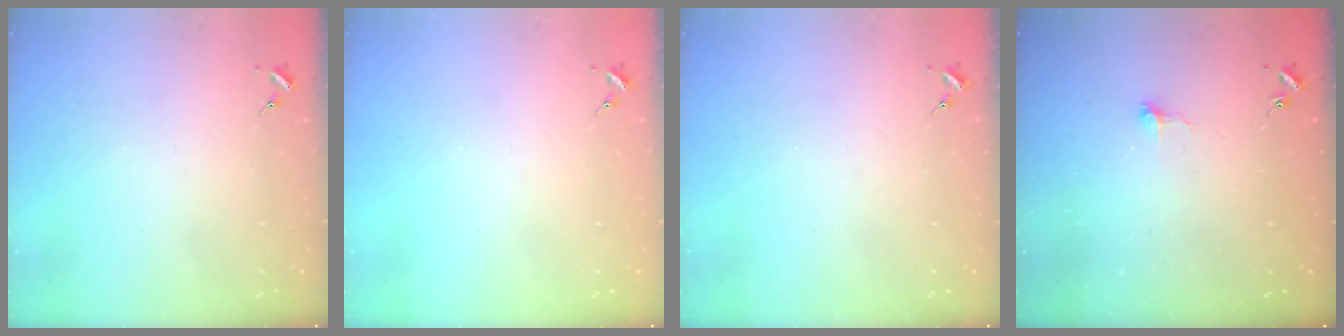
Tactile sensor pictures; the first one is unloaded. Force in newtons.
{"total": 0.0}
{"total": 0.0}
{"total": 6.2, "press": 6.2, "slide": 0.6}